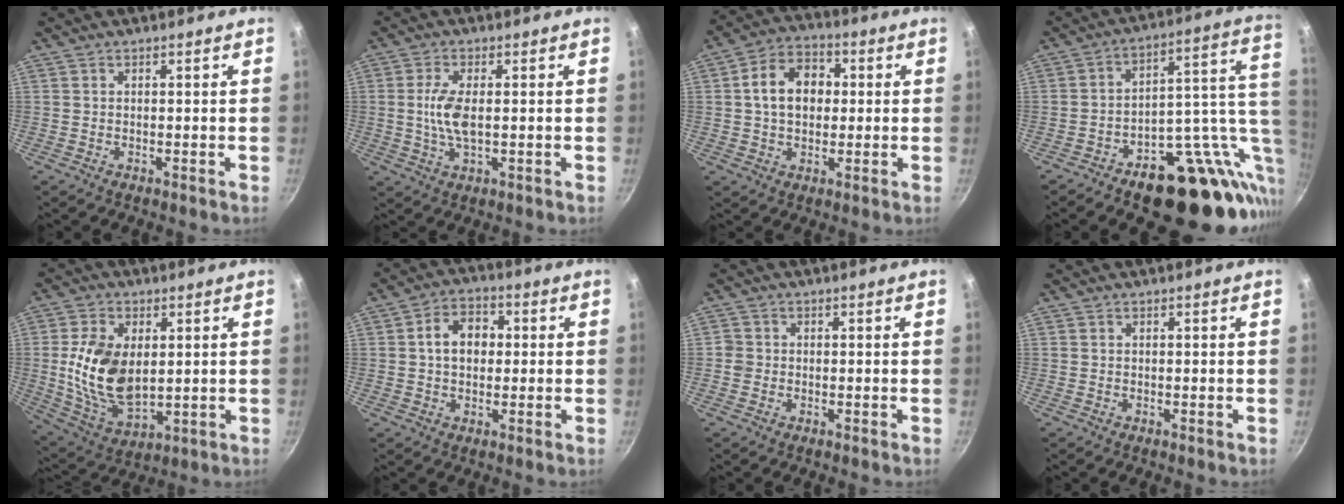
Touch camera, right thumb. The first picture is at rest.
{"total": 6.4, "force": [0.2, 2.7, 5.8], "torque": [-0.124, -0.001, 0.001]}
{"total": 10.8, "force": [1.1, 7.9, 7.3], "torque": [-0.089, 0.023, 0.006]}
{"total": 22.9, "force": [-5.7, 13.1, 17.9], "torque": [-0.176, 0.036, -0.072]}
{"total": 15.0, "force": [1.5, 9.1, 11.8], "torque": [-0.208, -0.017, 0.039]}
{"total": 7.7, "force": [0.7, 5.7, 5.1], "torque": [-0.057, 0.018, 0.001]}
{"total": 1.9, "force": [-0.5, 1.8, 0.5], "torque": [-0.001, 0.009, -0.011]}
{"total": 0.0}